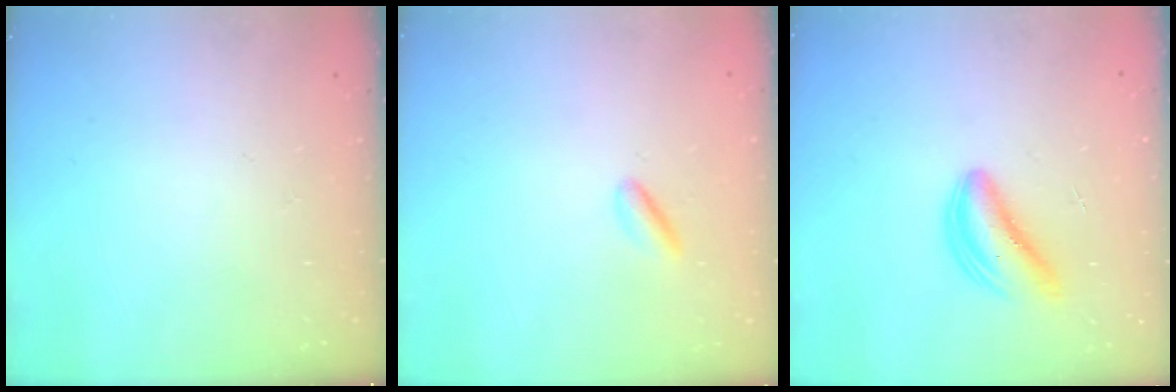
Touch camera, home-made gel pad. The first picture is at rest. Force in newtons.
{"total": 2.2, "press": 2.2, "slide": 0.3}
{"total": 5.4, "press": 5.3, "slide": 1.1}